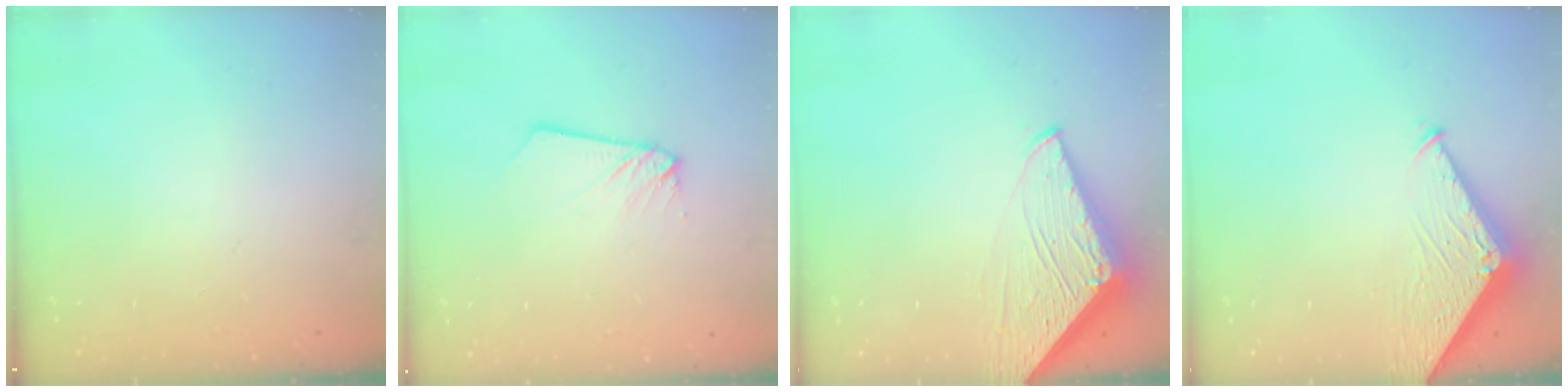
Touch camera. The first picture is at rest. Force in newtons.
{"total": 2.7, "press": 2.7, "slide": 0.3}
{"total": 5.6, "press": 5.6, "slide": 0.5}
{"total": 6.8, "press": 6.8, "slide": 0.5}